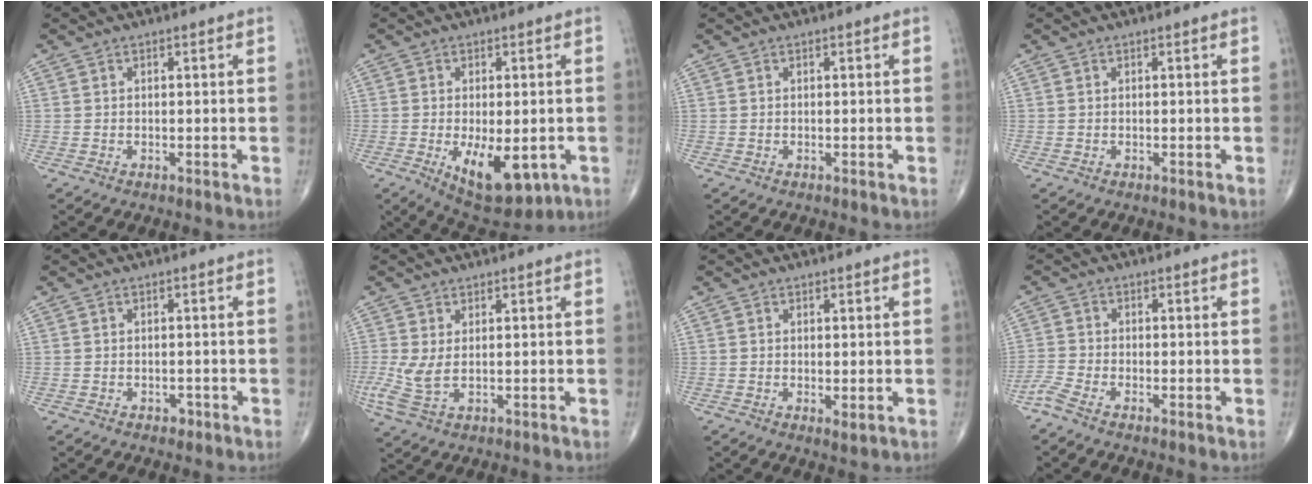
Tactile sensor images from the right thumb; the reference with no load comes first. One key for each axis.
{"total": 11.9, "fx": -3.5, "fy": 5.8, "fz": 9.8, "tx": -0.133, "ty": -0.012, "tz": -0.036}
{"total": 0.0}
{"total": 0.0}
{"total": 1.3, "fx": -0.8, "fy": 0.9, "fz": 0.6, "tx": -0.006, "ty": 0.002, "tz": -0.011}
{"total": 4.8, "fx": 0.2, "fy": 2.3, "fz": 4.2, "tx": -0.113, "ty": -0.002, "tz": 0.012}
{"total": 1.6, "fx": -0.1, "fy": 0.6, "fz": 1.5, "tx": -0.027, "ty": -0.008, "tz": -0.001}
{"total": 2.9, "fx": -2.4, "fy": 0.5, "fz": 1.6, "tx": -0.052, "ty": 0.007, "tz": -0.058}